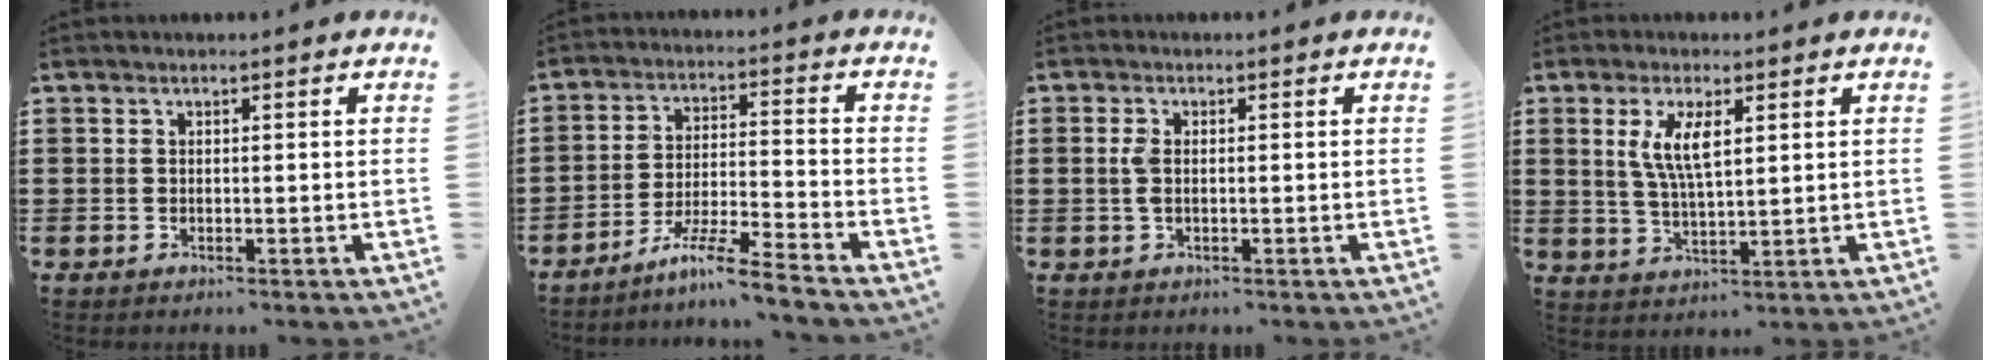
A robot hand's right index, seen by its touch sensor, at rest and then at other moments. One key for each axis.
{"total": 7.3, "fx": -6.2, "fy": -0.5, "fz": 3.8, "tx": -0.083, "ty": -0.012, "tz": -0.123}
{"total": 2.3, "fx": 0.1, "fy": 1.0, "fz": 2.0, "tx": -0.056, "ty": -0.002, "tz": -0.004}
{"total": 6.0, "fx": 2.0, "fy": 1.9, "fz": 5.4, "tx": -0.113, "ty": 0.004, "tz": 0.033}